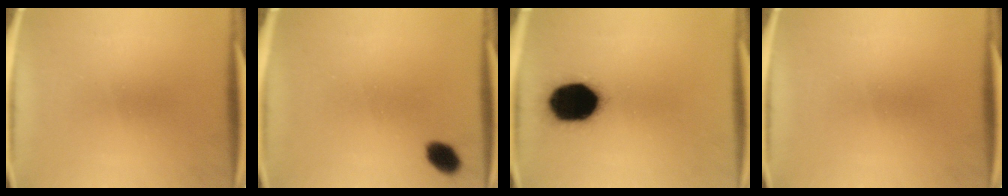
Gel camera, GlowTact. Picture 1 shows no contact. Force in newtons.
{"total": 4.2}
{"total": 19.1}
{"total": 0.0}